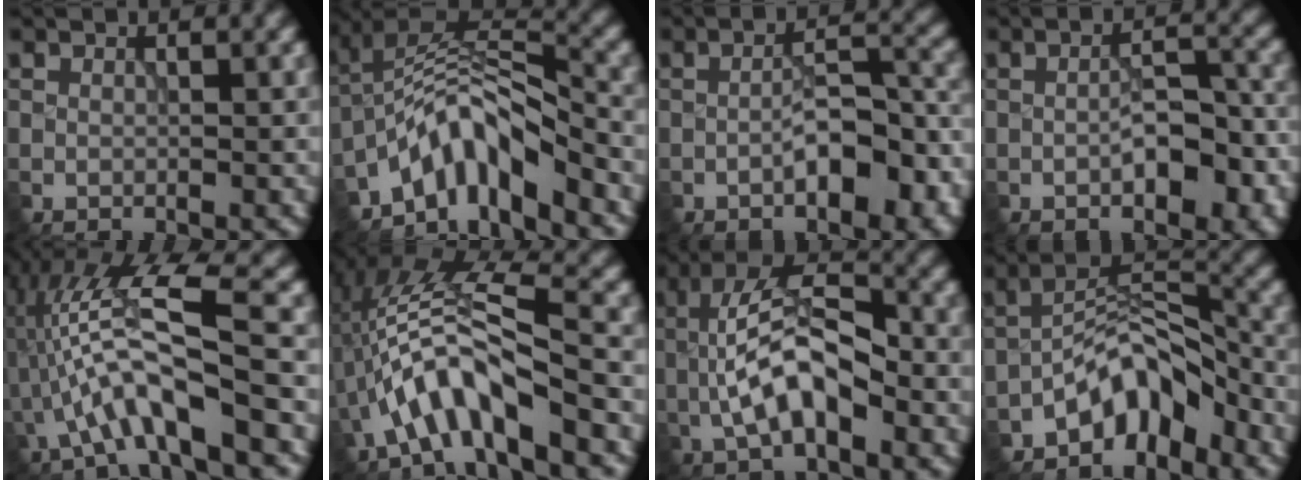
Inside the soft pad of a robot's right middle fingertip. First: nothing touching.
{"total": 7.2, "force": [-4.9, 2.2, 4.7], "torque": [-0.067, 0.011, -0.100]}
{"total": 6.3, "force": [-2.3, 2.4, 5.3], "torque": [-0.079, 0.010, -0.037]}
{"total": 4.8, "force": [-1.5, 2.1, 4.1], "torque": [-0.066, 0.005, -0.023]}
{"total": 8.3, "force": [-2.2, 1.7, 7.8], "torque": [-0.152, 0.022, -0.041]}
{"total": 7.1, "force": [-2.9, 1.9, 6.2], "torque": [-0.116, 0.020, -0.055]}
{"total": 7.5, "force": [-1.5, 3.3, 6.6], "torque": [-0.130, 0.019, -0.034]}
{"total": 5.4, "force": [-4.0, 2.3, 2.9], "torque": [-0.035, 0.017, -0.082]}